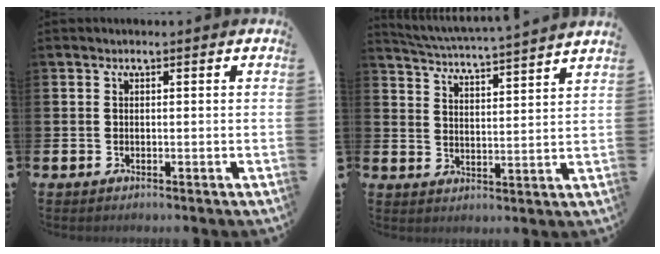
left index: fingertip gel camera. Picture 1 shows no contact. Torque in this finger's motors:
{"motor_torque": [0.82, -1.32, 0.40, 0.08]}